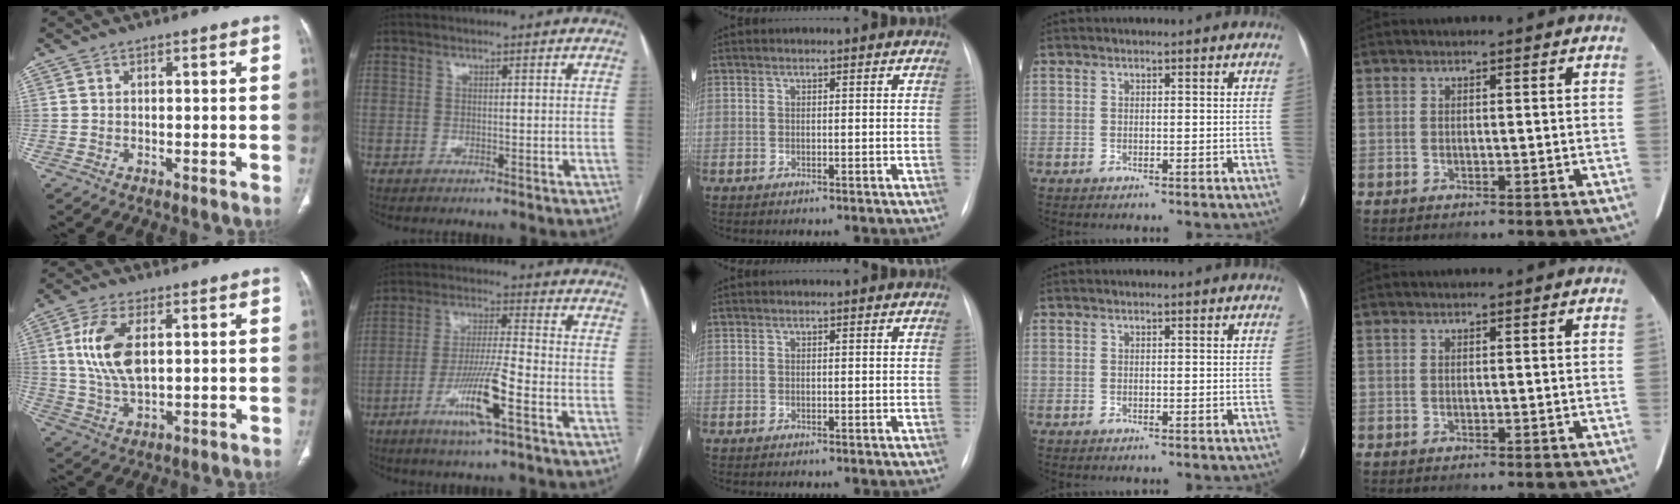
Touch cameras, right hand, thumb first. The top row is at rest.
{"thumb": {"total": 10.9, "force": [2.3, 5.5, 9.1], "torque": [-0.186, -0.005, 0.047]}, "index": {"total": 10.4, "force": [-4.6, 0.0, 9.3], "torque": [-0.178, -0.013, -0.088]}}